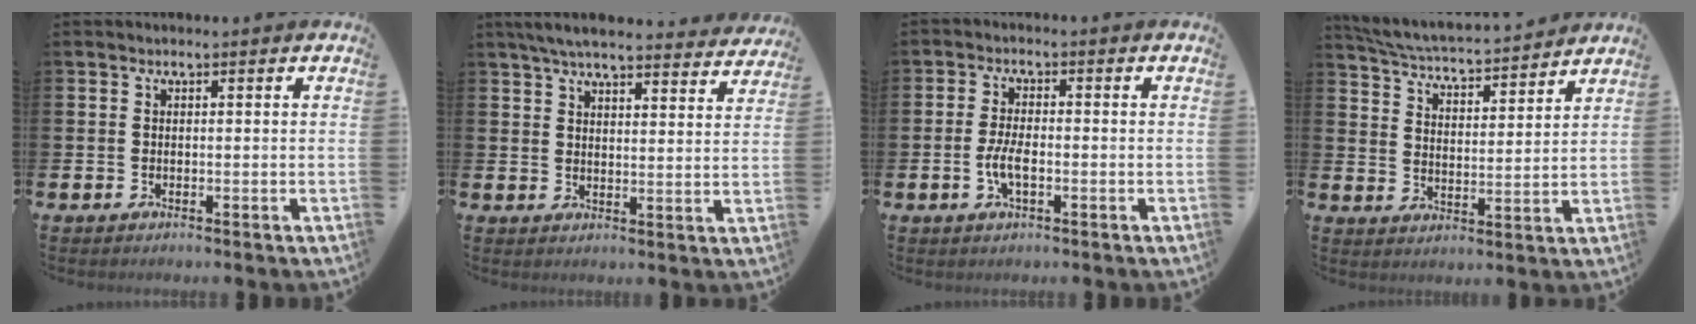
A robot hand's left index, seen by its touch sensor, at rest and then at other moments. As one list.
[{"total": 5.7, "force": [5.4, 0.7, 1.8], "torque": [-0.046, -0.029, 0.095]}, {"total": 3.6, "force": [-1.0, 1.4, 3.1], "torque": [-0.057, -0.001, -0.021]}, {"total": 4.9, "force": [4.8, 0.2, 0.9], "torque": [-0.040, -0.045, 0.079]}]